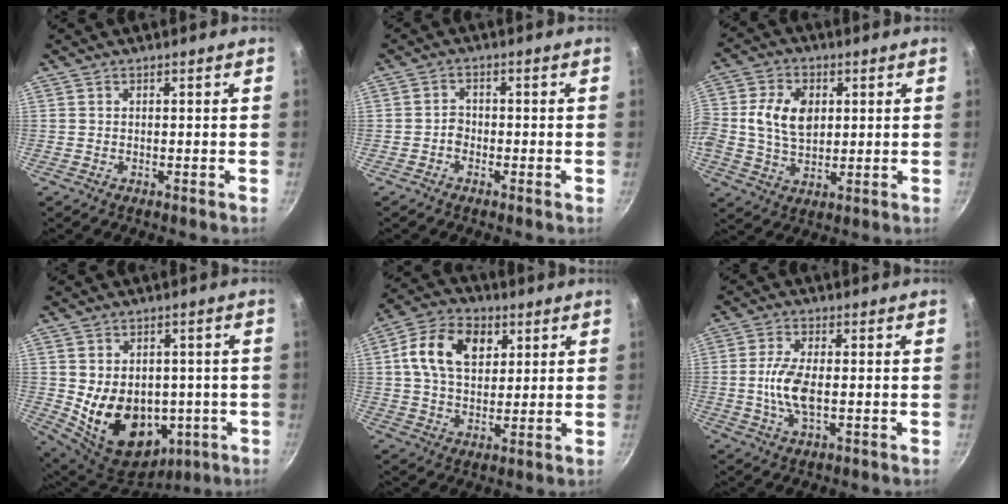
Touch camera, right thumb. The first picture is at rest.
{"total": 2.2, "force": [-1.2, 1.6, 0.9], "torque": [-0.004, 0.018, -0.023]}
{"total": 10.4, "force": [1.5, 7.2, 7.3], "torque": [-0.118, 0.001, 0.023]}
{"total": 17.2, "force": [-1.8, 12.9, 11.3], "torque": [-0.164, -0.009, 0.002]}
{"total": 13.3, "force": [4.0, 9.1, 8.8], "torque": [-0.137, 0.002, 0.057]}
{"total": 4.6, "force": [-0.4, 1.9, 4.2], "torque": [-0.091, 0.001, -0.010]}